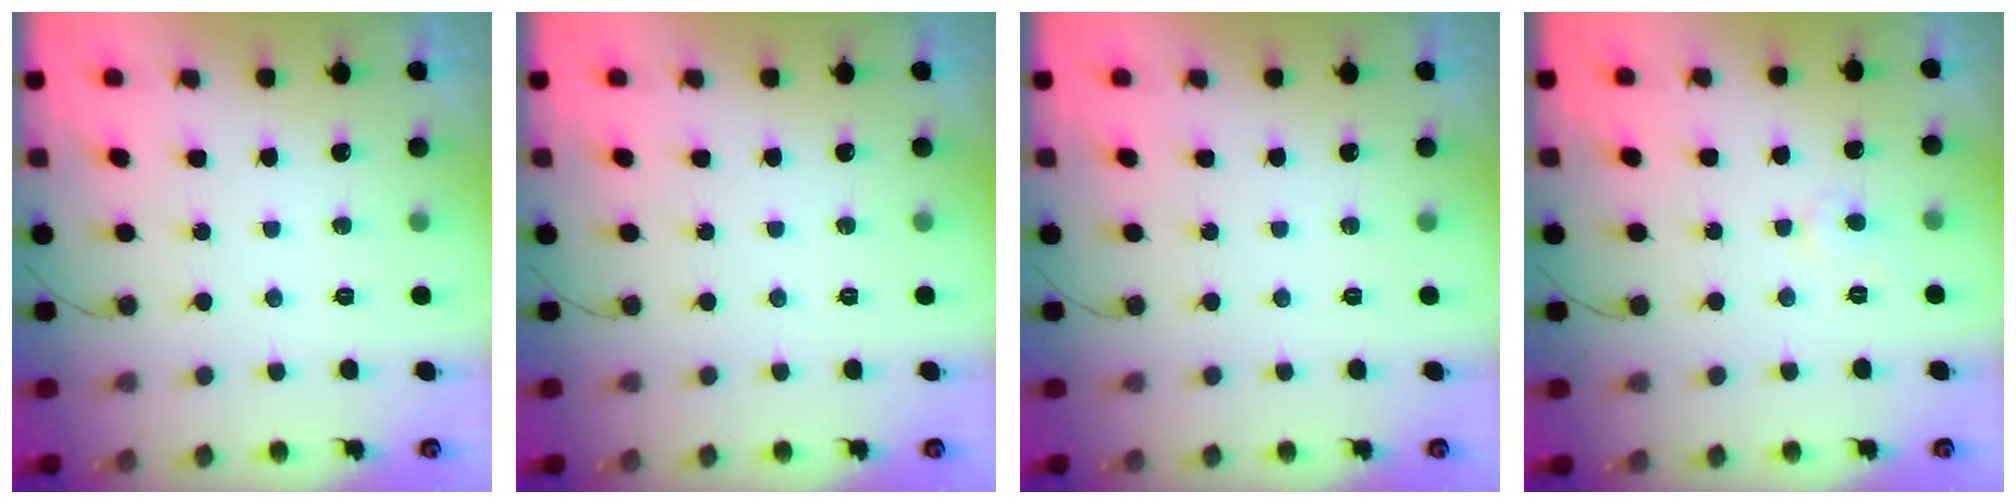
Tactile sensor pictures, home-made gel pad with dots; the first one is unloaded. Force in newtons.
{"total": 0.0}
{"total": 0.0}
{"total": 2.5, "press": 2.5, "slide": 0.2}